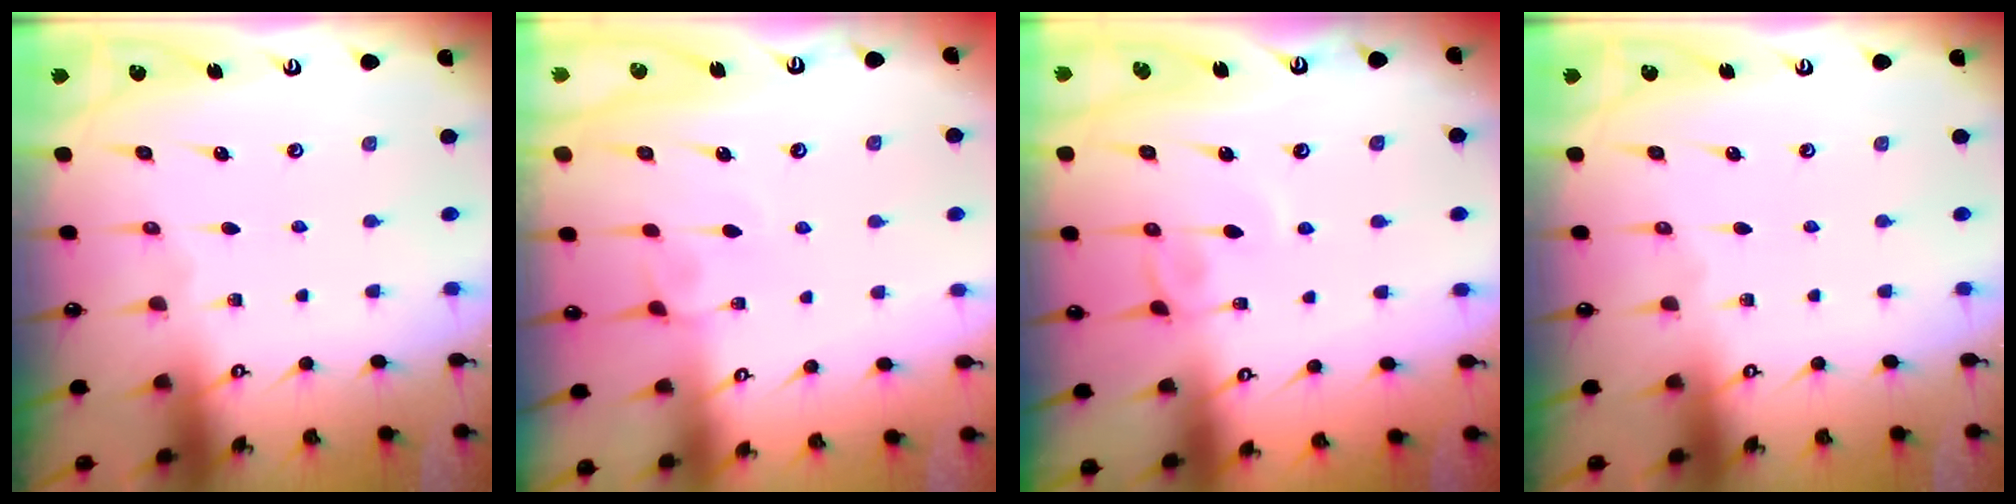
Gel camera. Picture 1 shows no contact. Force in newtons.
{"total": 2.4, "press": 2.4, "slide": 0.2}
{"total": 3.8, "press": 3.8, "slide": 0.2}
{"total": 0.0}